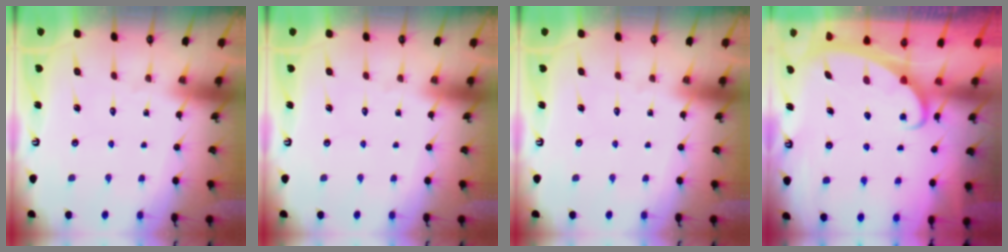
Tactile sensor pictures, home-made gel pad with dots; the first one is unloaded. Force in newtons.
{"total": 0.0}
{"total": 0.0}
{"total": 2.3, "press": 2.3, "slide": 0.3}